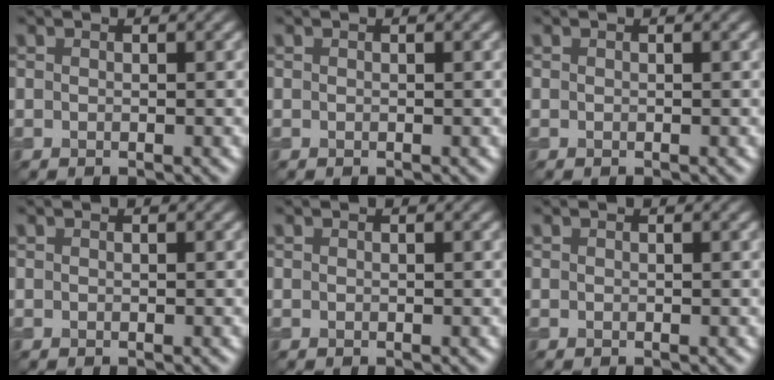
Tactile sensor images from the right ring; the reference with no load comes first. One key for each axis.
{"total": 0.0}
{"total": 0.0}
{"total": 0.0}
{"total": 0.0}
{"total": 0.0}